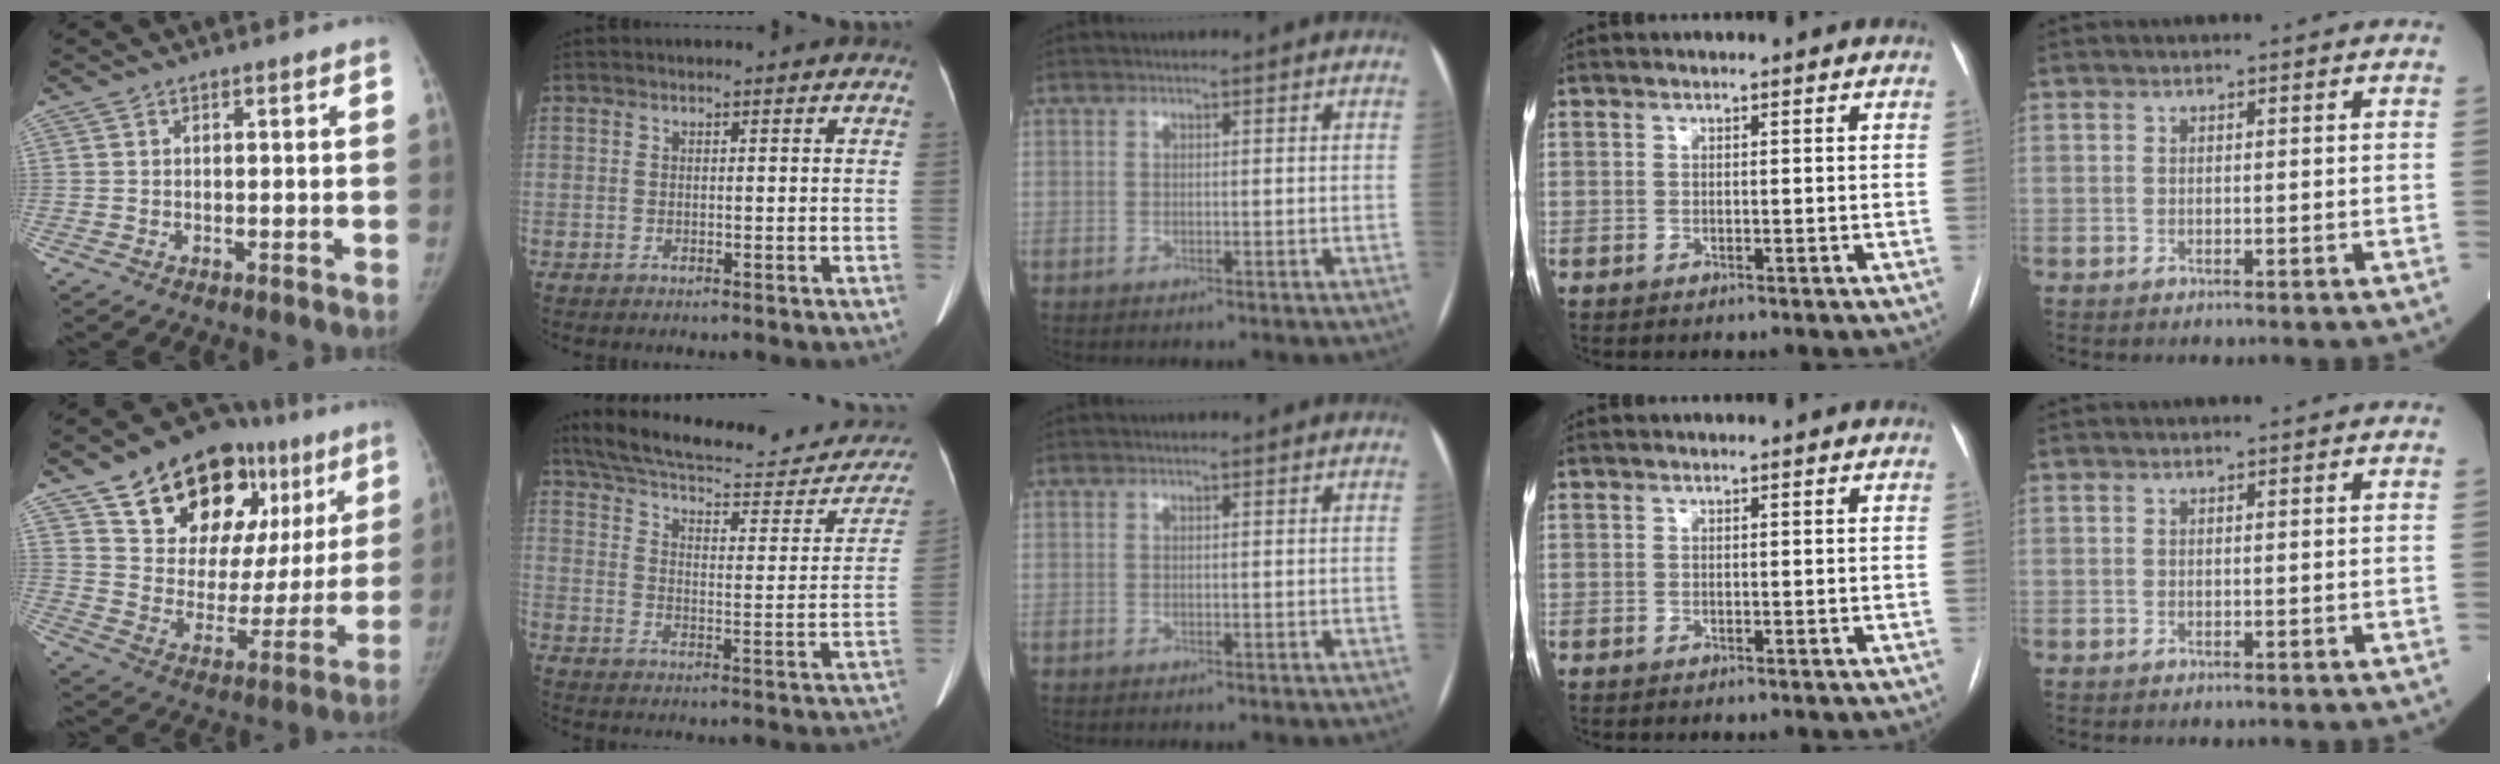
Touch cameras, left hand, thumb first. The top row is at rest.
{"thumb": {"total": 26.6, "force": [14.5, 15.5, 16.1], "torque": [-0.182, -0.015, 0.231]}, "index": {"total": 27.0, "force": [24.1, 6.7, 10.0], "torque": [-0.155, -0.035, 0.304]}}